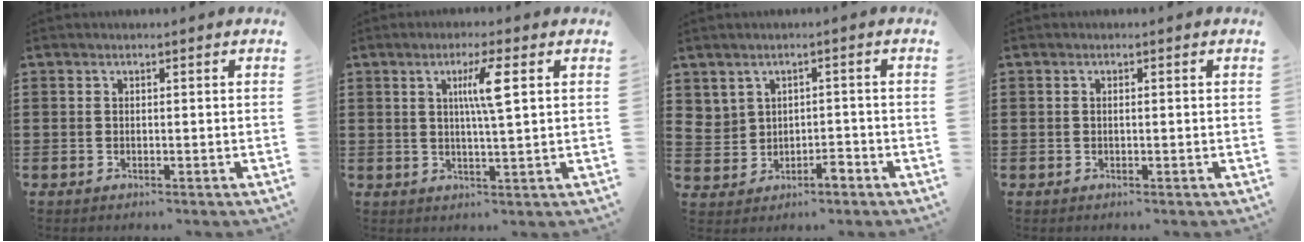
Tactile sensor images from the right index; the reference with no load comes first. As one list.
[{"total": 5.4, "force": [1.7, 0.1, 5.1], "torque": [-0.101, 0.001, 0.022]}, {"total": 2.3, "force": [-0.1, 2.0, 1.1], "torque": [-0.031, 0.003, -0.005]}, {"total": 0.6, "force": [0.0, 0.0, 0.6], "torque": [-0.012, -0.003, 0.000]}]